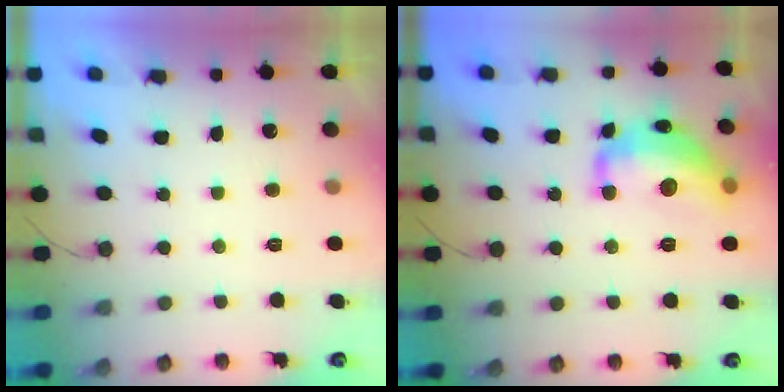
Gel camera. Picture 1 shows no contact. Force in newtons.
{"total": 17.2, "press": 17.2, "slide": 0.6}